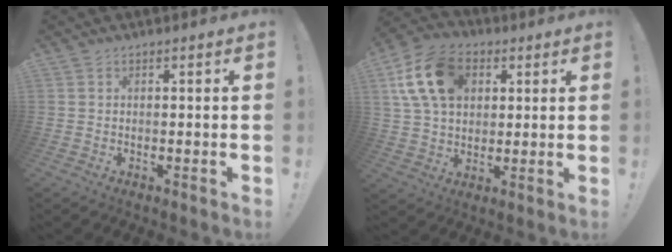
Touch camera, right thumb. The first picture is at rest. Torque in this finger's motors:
{"motor_torque": [0.43, 0.53, 1.21, 0.27, 0.12]}